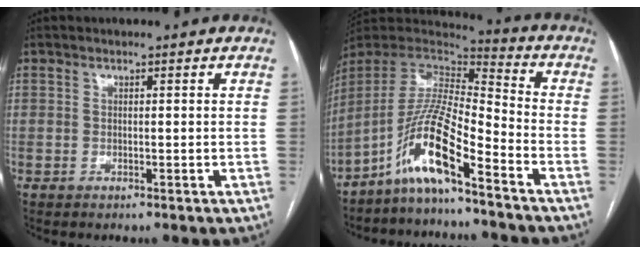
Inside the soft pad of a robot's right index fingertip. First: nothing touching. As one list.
[{"total": 12.0, "force": [-7.9, 1.0, 9.0], "torque": [-0.176, 0.007, -0.150]}]